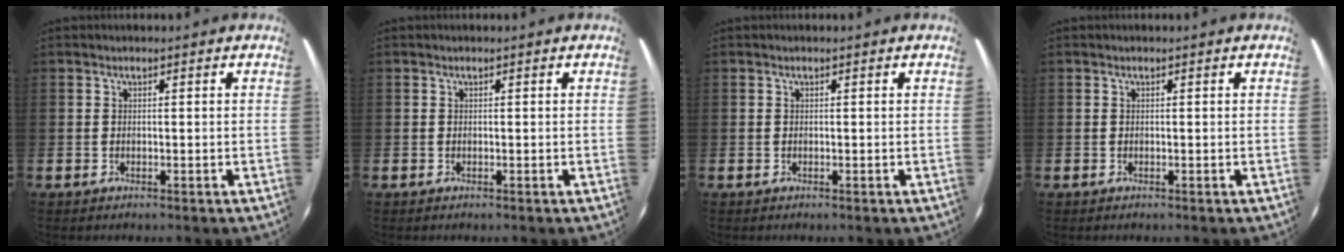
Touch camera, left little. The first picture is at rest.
{"total": 0.0}
{"total": 0.0}
{"total": 0.0}